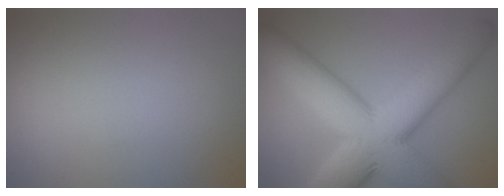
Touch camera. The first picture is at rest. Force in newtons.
{"total": 13.1, "press": 13.1, "slide": 0.1}